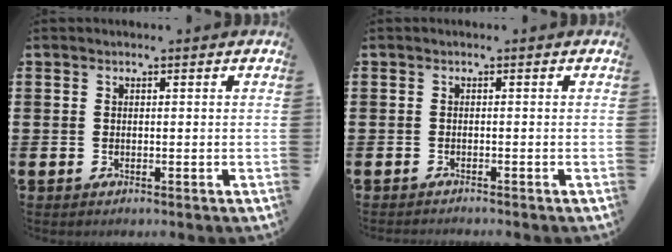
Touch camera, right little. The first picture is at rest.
{"total": 0.5, "force": [-0.5, -0.1, 0.0], "torque": [0.001, -0.001, -0.011]}